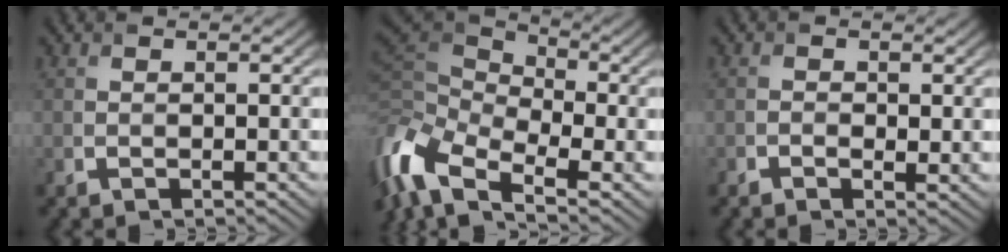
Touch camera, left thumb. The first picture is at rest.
{"total": 12.5, "force": [-5.0, 6.9, 9.1], "torque": [-0.249, 0.000, -0.102]}
{"total": 1.5, "force": [-0.4, 1.0, 1.1], "torque": [-0.022, -0.005, -0.005]}